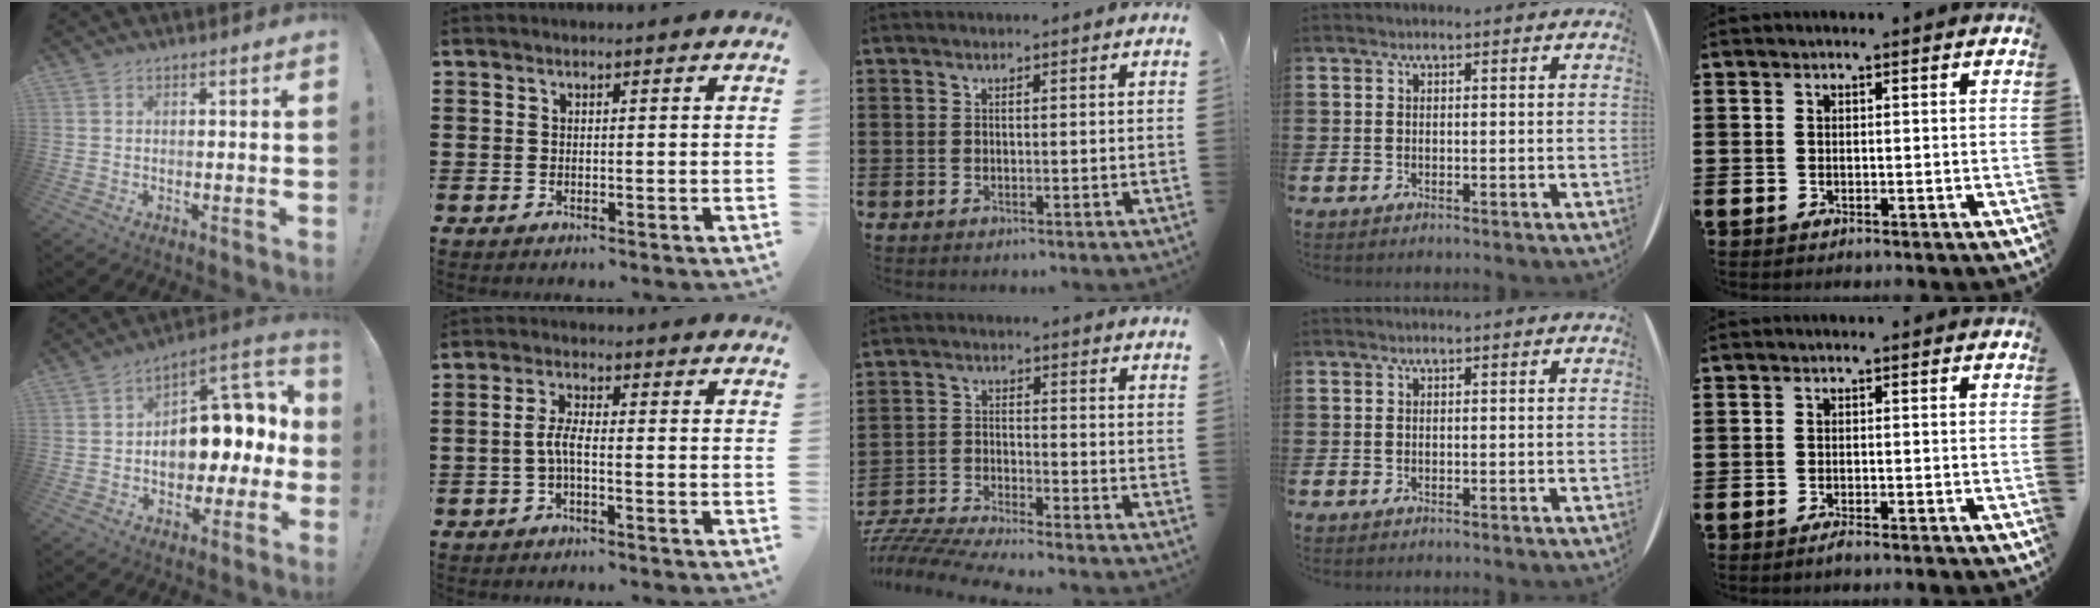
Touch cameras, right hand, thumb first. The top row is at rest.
{"thumb": {"total": 13.6, "force": [0.4, 9.1, 10.0], "torque": [-0.125, -0.001, 0.015]}, "index": {"total": 3.5, "force": [-1.0, 0.9, 3.2], "torque": [-0.081, -0.004, -0.027]}, "middle": {"total": 5.3, "force": [-5.2, -0.2, 1.1], "torque": [-0.041, -0.013, -0.110]}, "little": {"total": 0.8, "force": [-0.6, 0.0, 0.5], "torque": [-0.009, -0.003, -0.012]}}